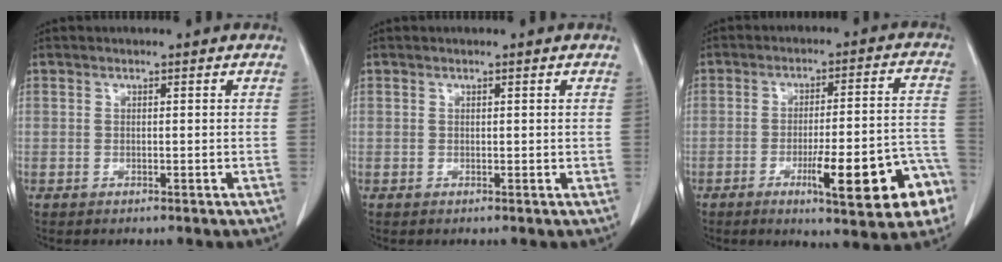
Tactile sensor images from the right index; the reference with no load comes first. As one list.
[{"total": 0.0}, {"total": 15.4, "force": [-6.6, 2.4, 13.7], "torque": [-0.138, 0.021, -0.074]}]